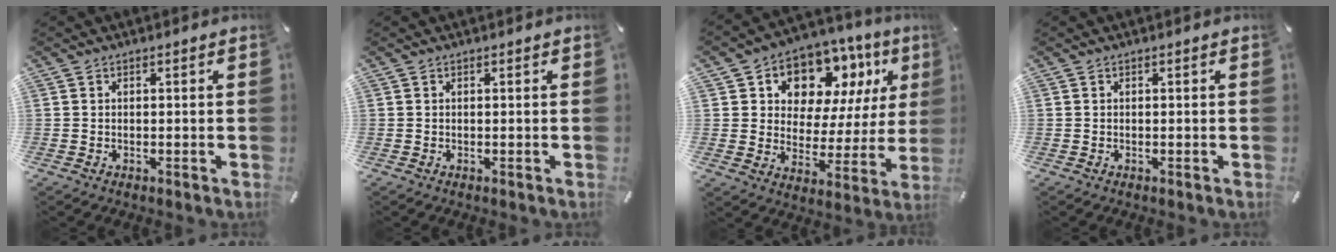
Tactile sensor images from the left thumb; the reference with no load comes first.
{"total": 0.0}
{"total": 11.3, "force": [7.3, 7.9, 3.5], "torque": [-0.057, -0.069, 0.134]}
{"total": 0.0}